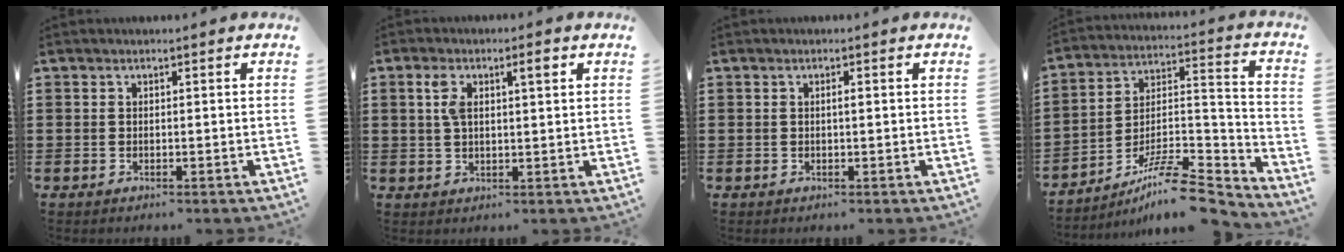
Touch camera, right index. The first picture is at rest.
{"total": 4.8, "force": [1.6, 1.6, 4.2], "torque": [-0.086, 0.011, 0.025]}
{"total": 0.8, "force": [0.1, 0.1, 0.8], "torque": [-0.015, 0.000, 0.001]}
{"total": 10.2, "force": [-8.4, 2.2, 5.5], "torque": [-0.088, 0.018, -0.159]}